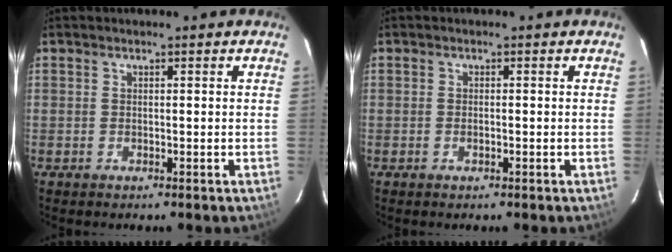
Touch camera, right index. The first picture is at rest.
{"total": 0.7, "force": [-0.3, 0.2, 0.6], "torque": [-0.013, 0.002, -0.006]}